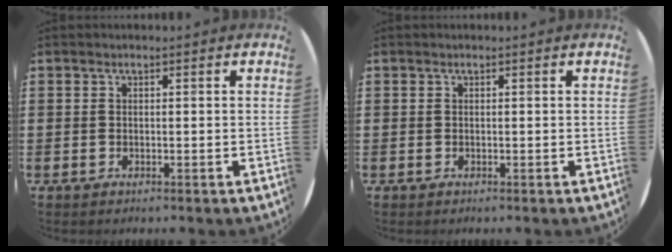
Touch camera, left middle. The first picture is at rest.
{"total": 0.0}